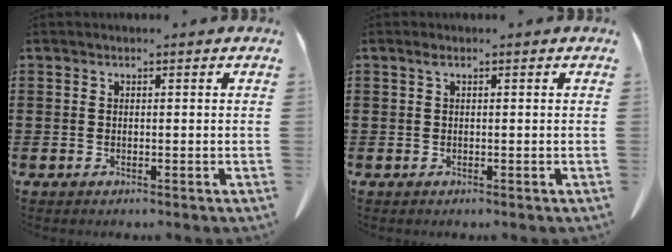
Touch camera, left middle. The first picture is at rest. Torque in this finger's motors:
{"motor_torque": [0.82, 0.63, 0.12, 0.07]}